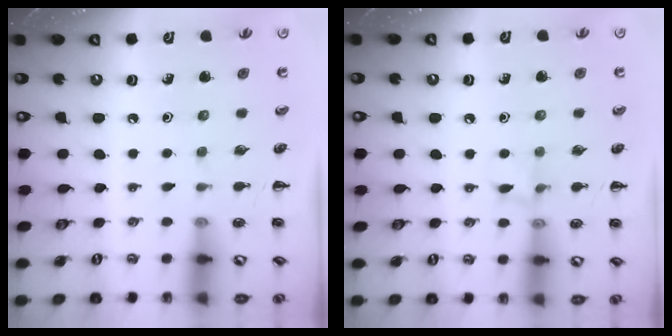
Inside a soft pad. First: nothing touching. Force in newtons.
{"total": 6.3, "press": 6.0, "slide": 1.8}